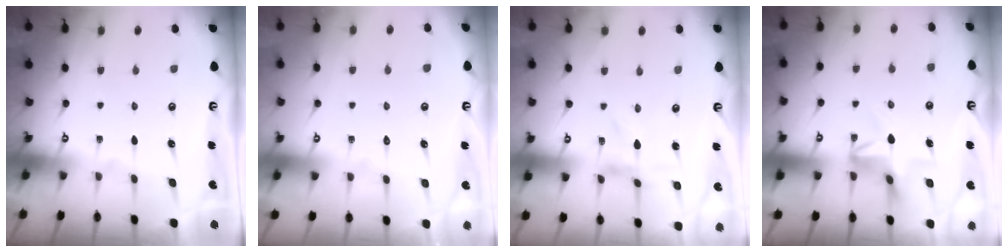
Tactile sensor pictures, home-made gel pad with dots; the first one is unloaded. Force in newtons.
{"total": 1.8, "press": 1.8, "slide": 0.2}
{"total": 0.0}
{"total": 3.9, "press": 3.9, "slide": 0.4}